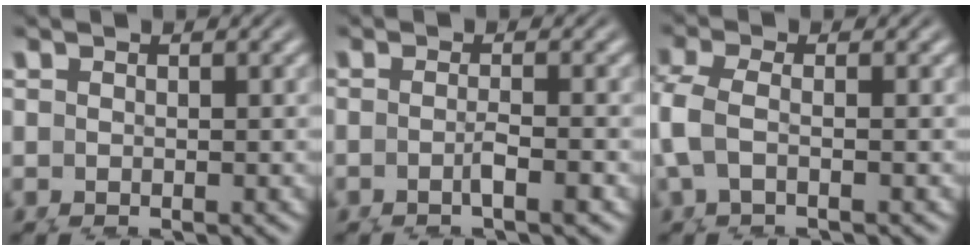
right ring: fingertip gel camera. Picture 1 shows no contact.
{"total": 1.3, "force": [-0.1, -0.5, 1.2], "torque": [-0.018, -0.007, 0.001]}
{"total": 3.3, "force": [0.5, 2.0, 2.5], "torque": [-0.081, -0.019, 0.019]}